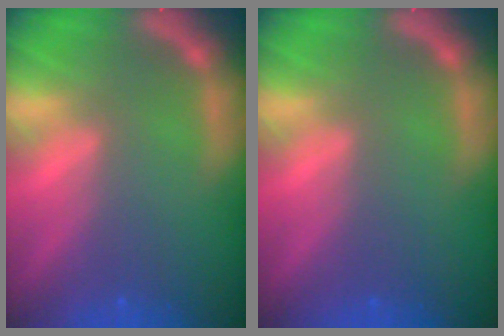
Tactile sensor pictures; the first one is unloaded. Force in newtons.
{"total": 0.0}